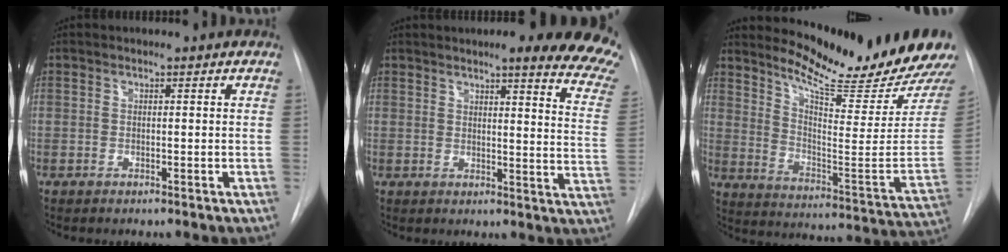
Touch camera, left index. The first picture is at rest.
{"total": 16.8, "force": [14.2, 1.6, 8.8], "torque": [-0.086, -0.057, 0.138]}
{"total": 18.2, "force": [16.8, -1.0, 7.0], "torque": [-0.121, -0.115, 0.238]}